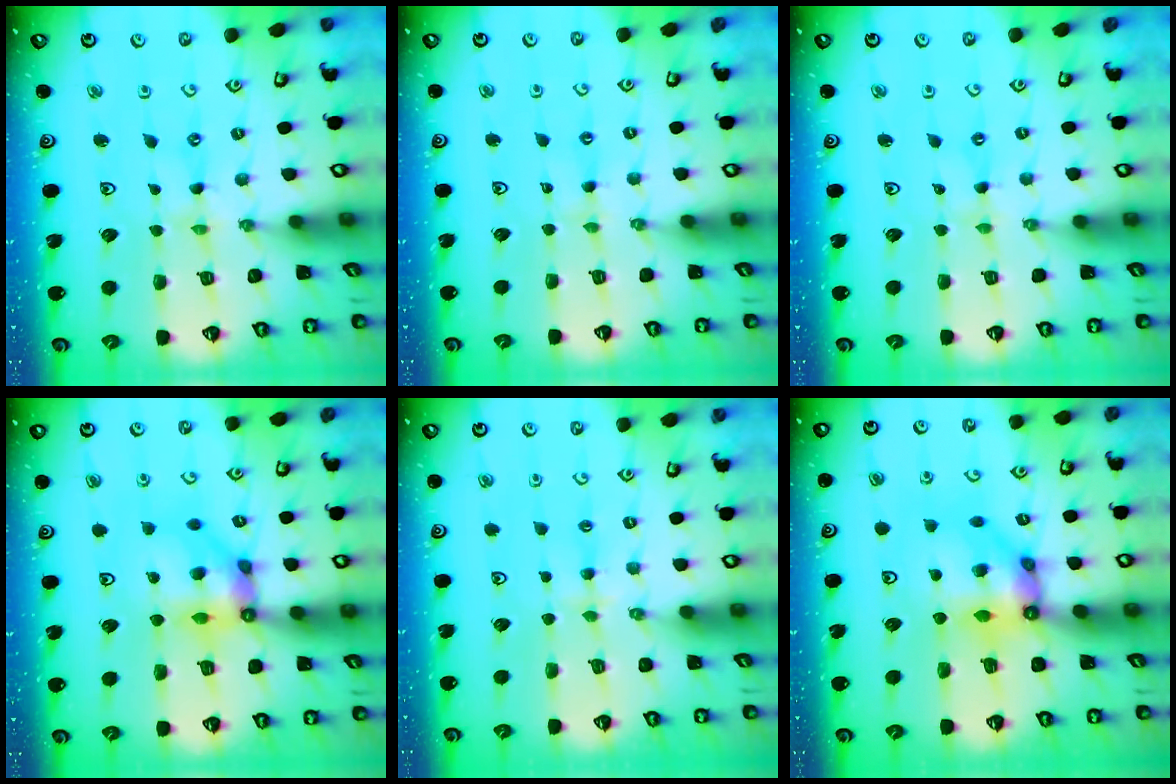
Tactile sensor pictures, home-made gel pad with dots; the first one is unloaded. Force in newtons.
{"total": 2.0, "press": 2.0, "slide": 0.4}
{"total": 0.8, "press": 0.8, "slide": 0.1}
{"total": 9.8, "press": 9.7, "slide": 1.4}
{"total": 4.2, "press": 4.1, "slide": 0.7}
{"total": 10.4, "press": 10.2, "slide": 1.6}